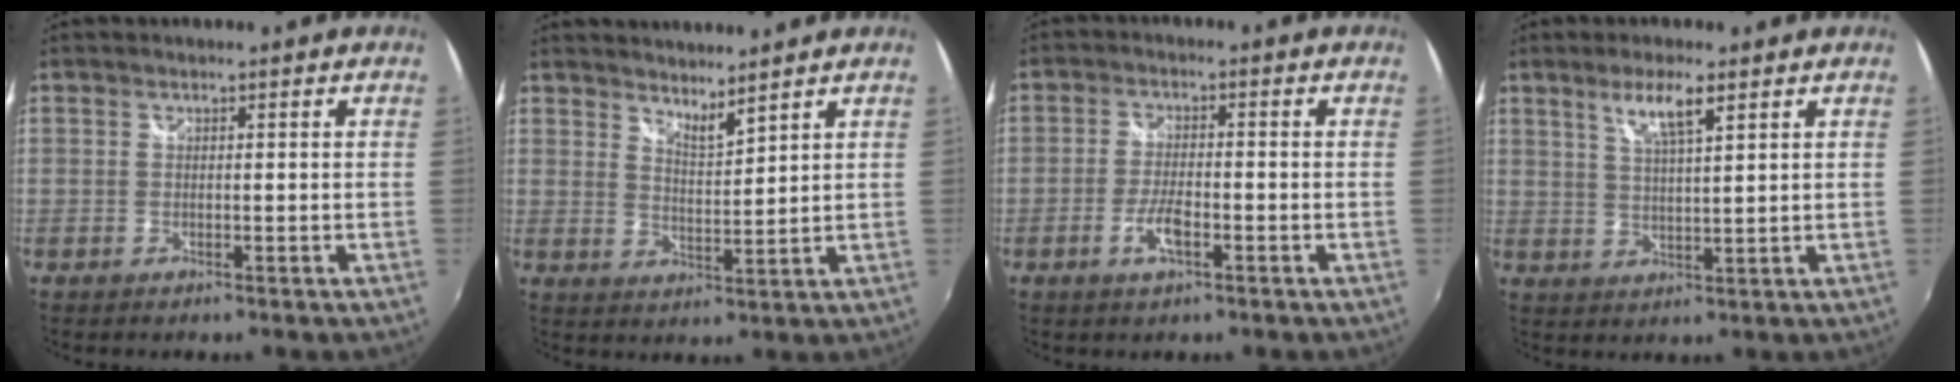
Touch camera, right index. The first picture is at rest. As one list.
[{"total": 4.6, "force": [4.2, 0.4, 1.8], "torque": [-0.025, -0.005, 0.066]}, {"total": 4.7, "force": [-2.2, 1.6, 3.9], "torque": [-0.085, -0.004, -0.043]}, {"total": 5.7, "force": [3.3, 0.7, 4.6], "torque": [-0.086, 0.000, 0.061]}]